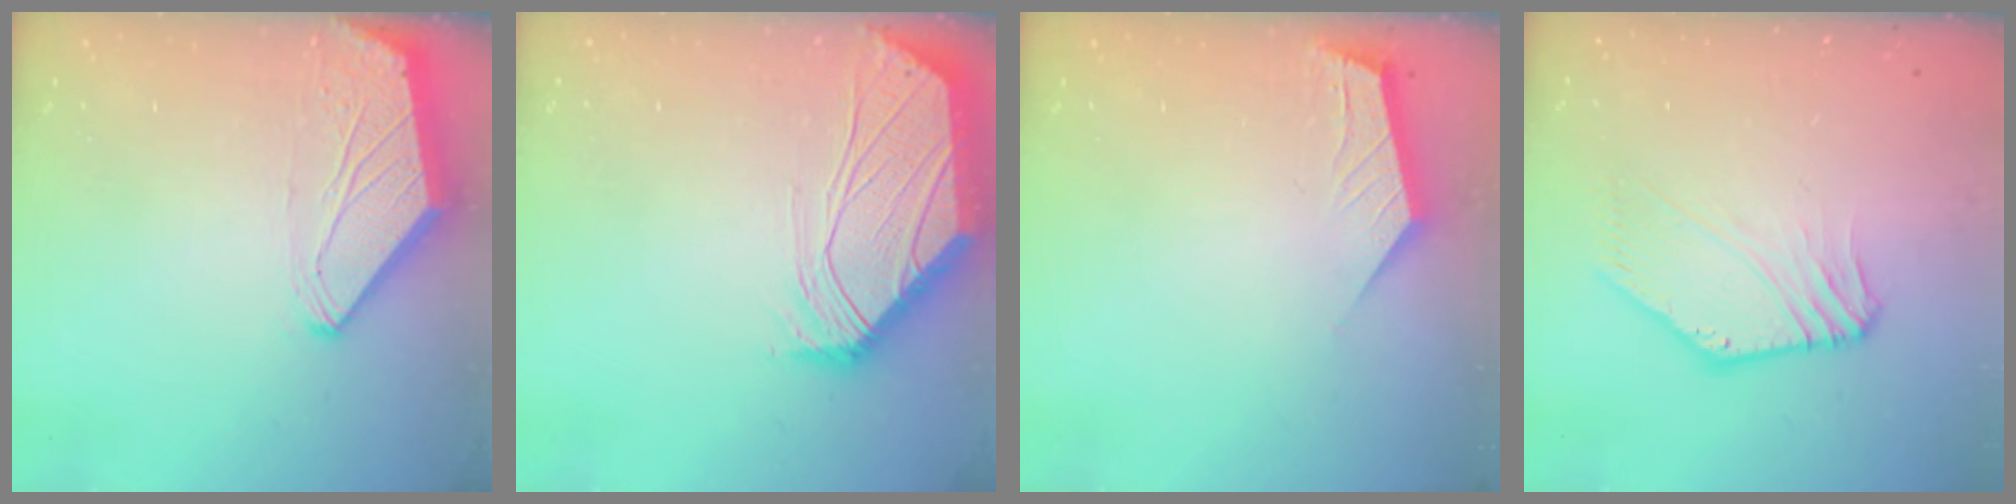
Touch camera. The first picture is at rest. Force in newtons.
{"total": 0.9, "press": 0.8, "slide": 0.4}
{"total": 2.3, "press": 2.3, "slide": 0.3}
{"total": 1.7, "press": 1.7, "slide": 0.5}